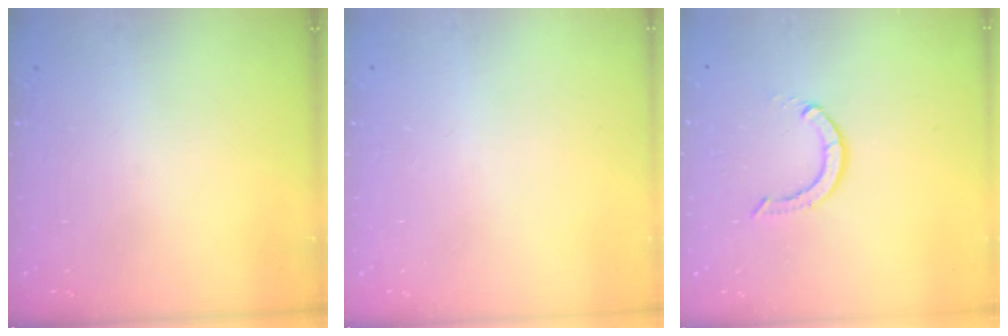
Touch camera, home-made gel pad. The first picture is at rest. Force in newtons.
{"total": 0.0}
{"total": 4.1, "press": 4.0, "slide": 0.5}